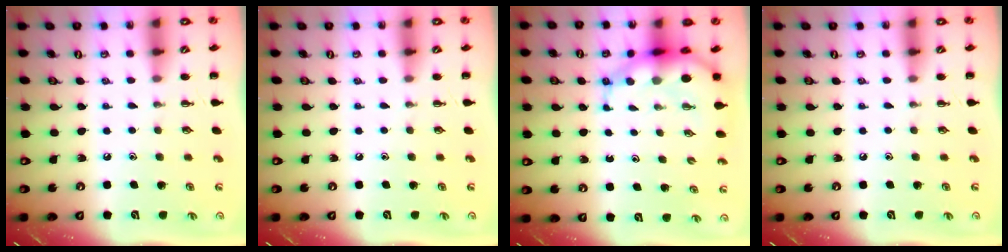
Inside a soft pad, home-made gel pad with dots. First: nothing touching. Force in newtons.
{"total": 0.0}
{"total": 7.2, "press": 6.8, "slide": 2.1}
{"total": 0.0}